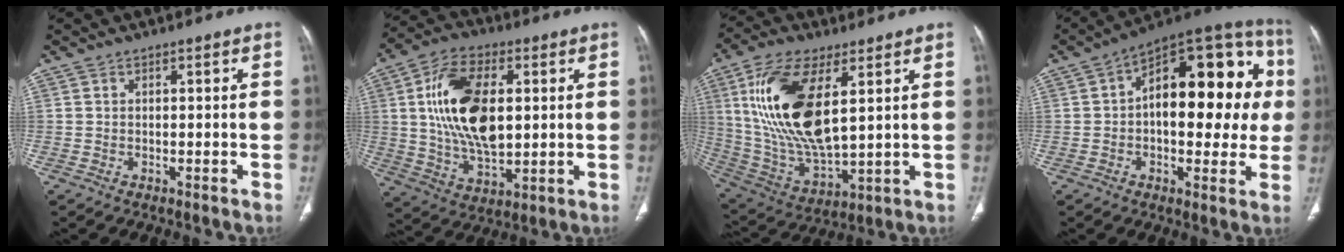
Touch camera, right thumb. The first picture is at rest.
{"total": 18.1, "force": [2.9, 9.8, 15.0], "torque": [-0.266, -0.006, 0.055]}
{"total": 21.0, "force": [5.7, 9.1, 18.0], "torque": [-0.362, -0.027, 0.115]}
{"total": 24.8, "force": [2.6, 12.5, 21.3], "torque": [-0.255, 0.038, 0.026]}